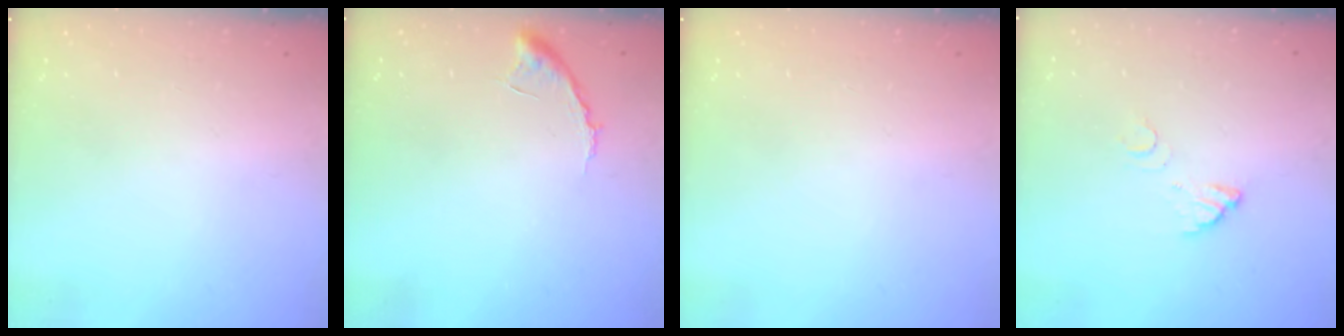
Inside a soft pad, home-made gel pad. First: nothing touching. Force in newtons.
{"total": 6.9, "press": 6.9, "slide": 0.6}
{"total": 0.0}
{"total": 3.5, "press": 3.5, "slide": 0.2}